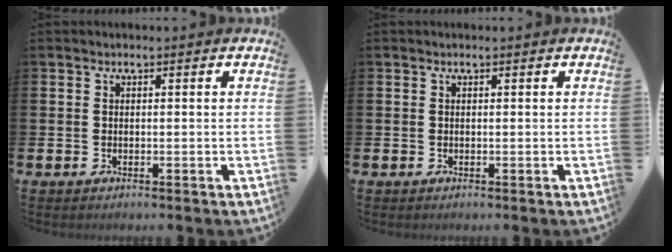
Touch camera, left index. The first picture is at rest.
{"total": 0.0}